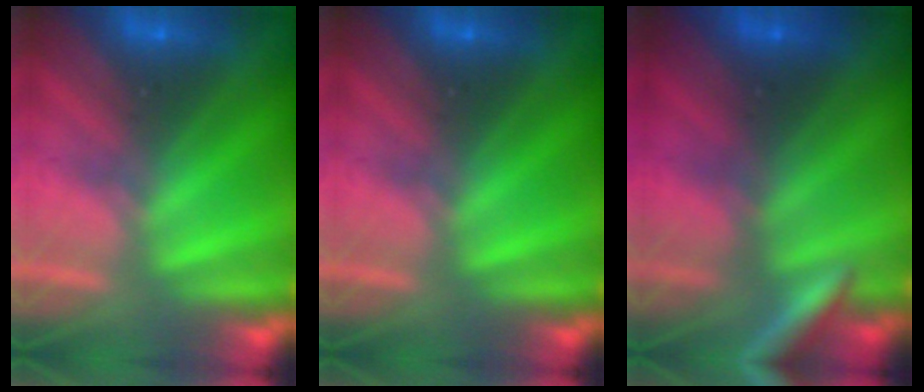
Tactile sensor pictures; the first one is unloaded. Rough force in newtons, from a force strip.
{"total": 0.0}
{"total": 2.7}